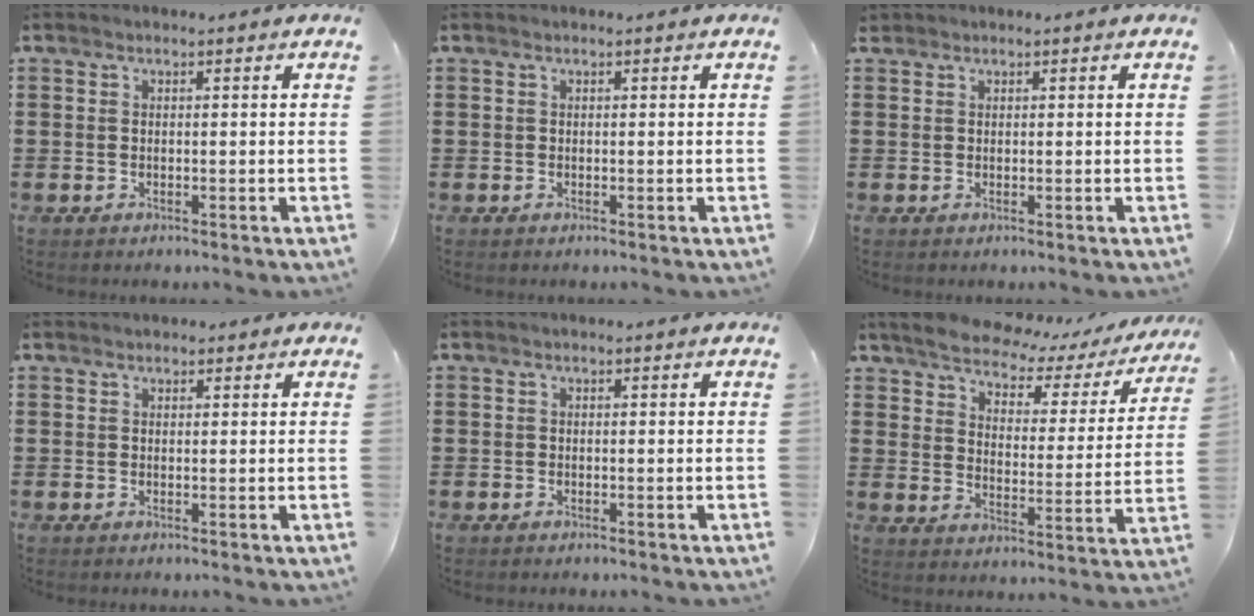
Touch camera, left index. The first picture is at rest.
{"total": 0.0}
{"total": 0.5, "force": [0.4, 0.2, 0.1], "torque": [-0.005, 0.000, 0.009]}
{"total": 1.0, "force": [0.9, 0.4, 0.2], "torque": [-0.006, 0.002, 0.017]}
{"total": 0.0}
{"total": 4.8, "force": [4.4, 1.1, 1.6], "torque": [-0.058, -0.031, 0.070]}